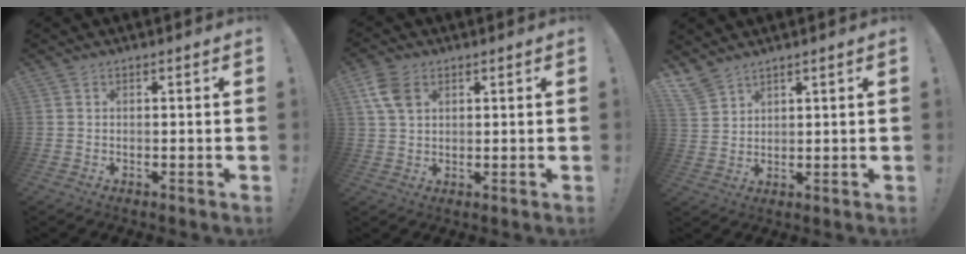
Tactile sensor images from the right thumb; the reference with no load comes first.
{"total": 7.5, "force": [3.0, 5.0, 4.6], "torque": [-0.092, 0.002, 0.062]}
{"total": 5.2, "force": [4.6, 1.4, 2.0], "torque": [-0.046, -0.025, 0.090]}